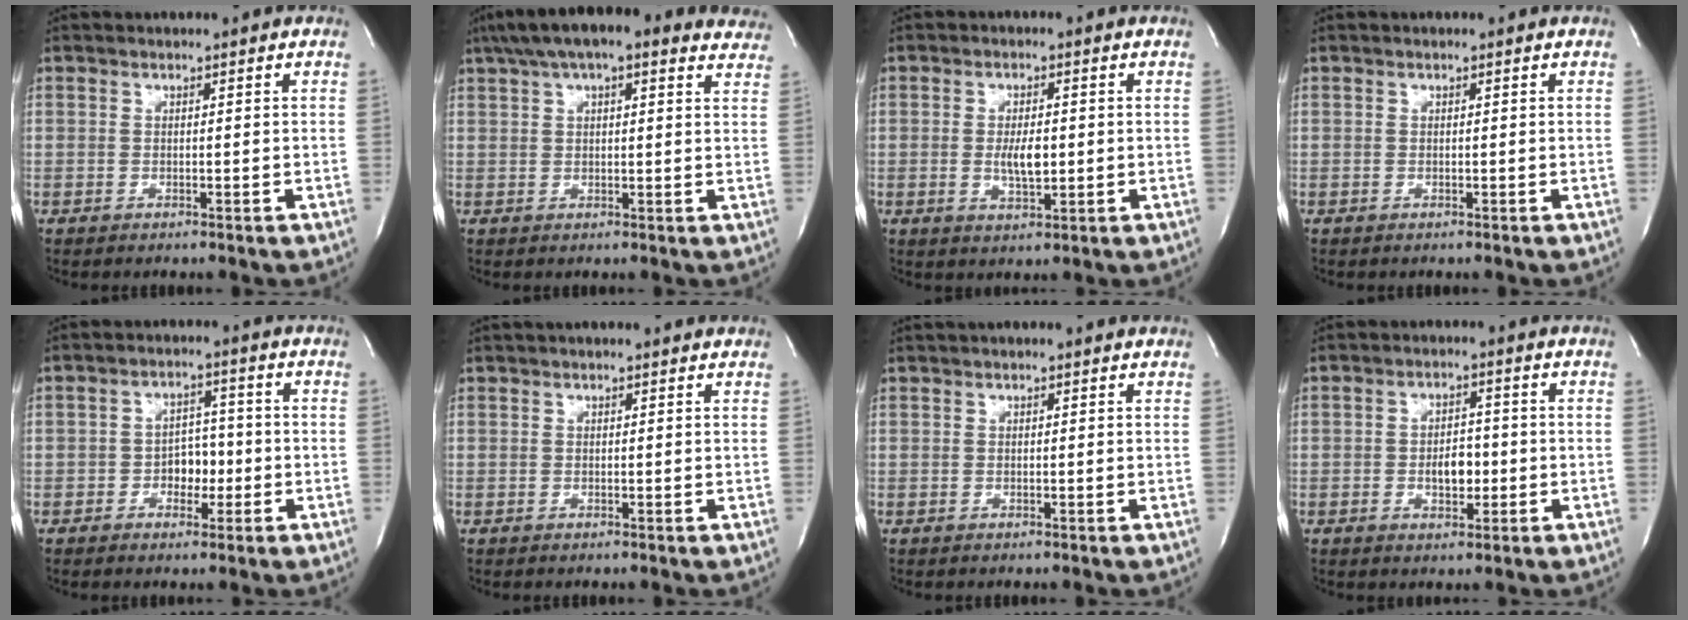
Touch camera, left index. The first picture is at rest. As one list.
[{"total": 19.5, "force": [15.4, 5.5, 10.6], "torque": [-0.168, 0.059, 0.195]}, {"total": 4.2, "force": [-0.2, 1.5, 4.0], "torque": [-0.074, -0.005, -0.001]}, {"total": 0.0}, {"total": 4.3, "force": [-1.3, 2.9, 2.9], "torque": [-0.040, 0.009, -0.020]}, {"total": 3.8, "force": [3.4, 0.6, 1.6], "torque": [-0.023, 0.029, 0.039]}, {"total": 2.7, "force": [2.3, 0.4, 1.4], "torque": [-0.022, 0.029, 0.031]}, {"total": 4.1, "force": [-0.8, 2.3, 3.4], "torque": [-0.050, 0.005, -0.009]}]